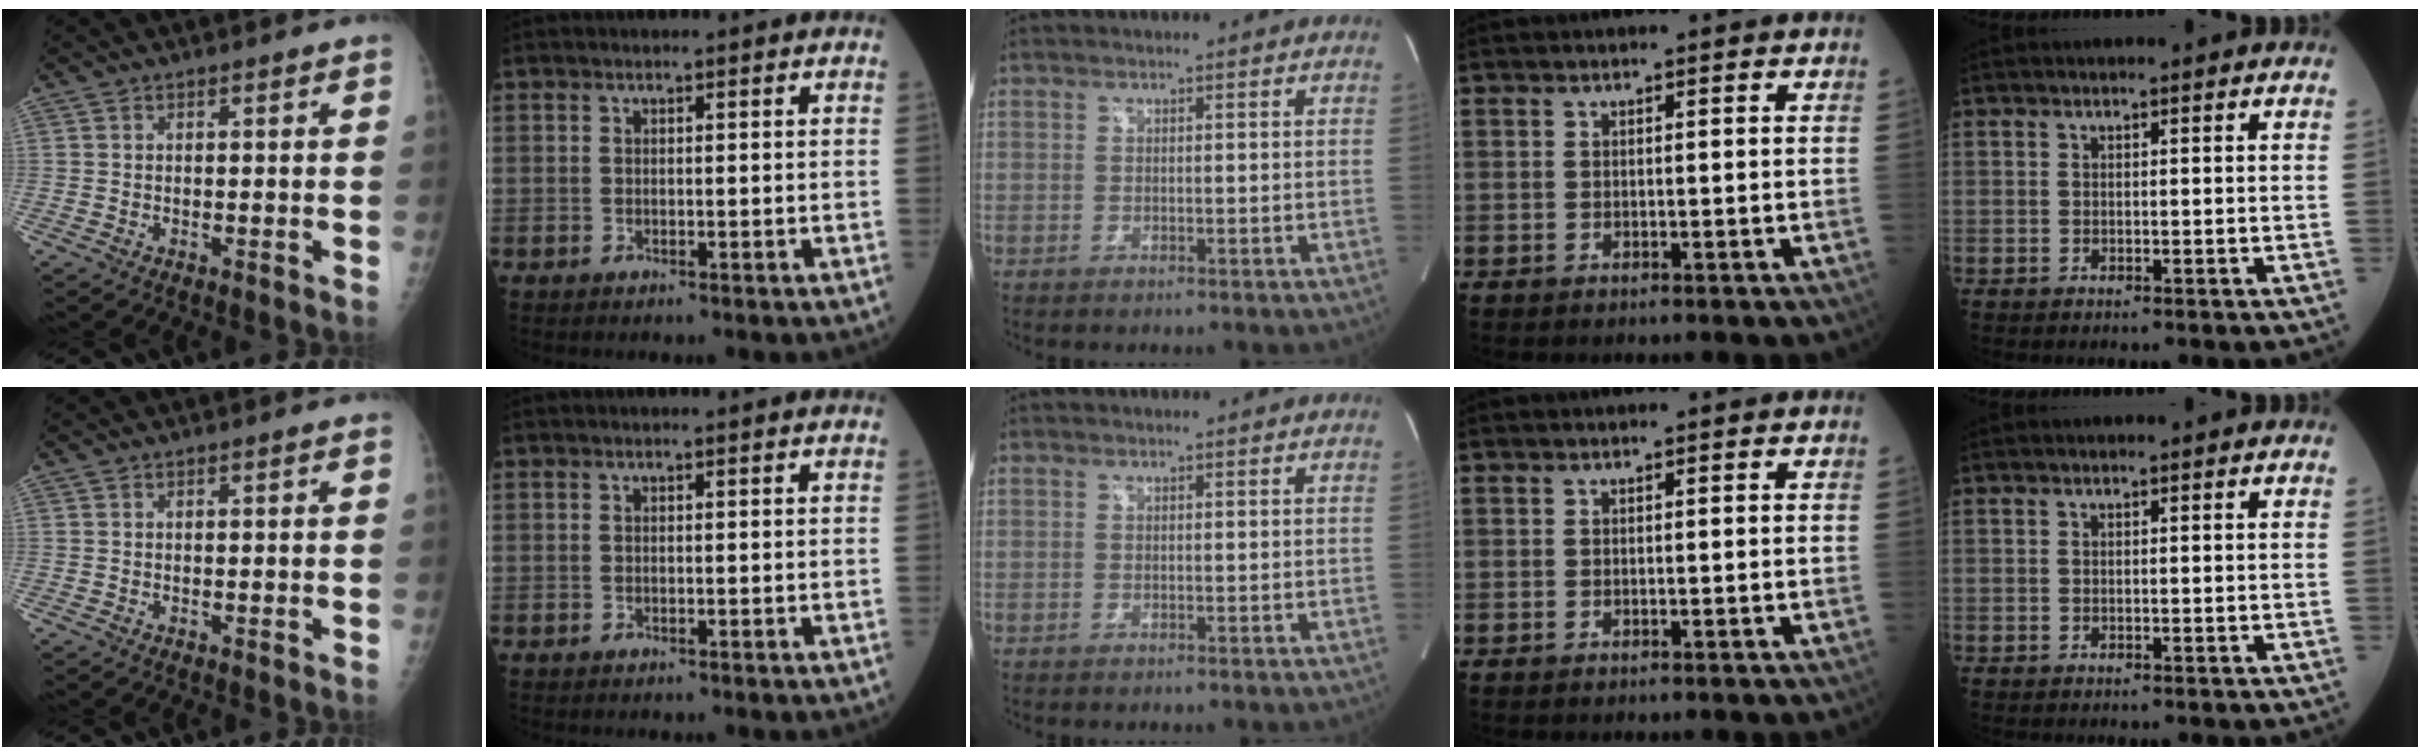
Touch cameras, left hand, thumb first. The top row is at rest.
{}